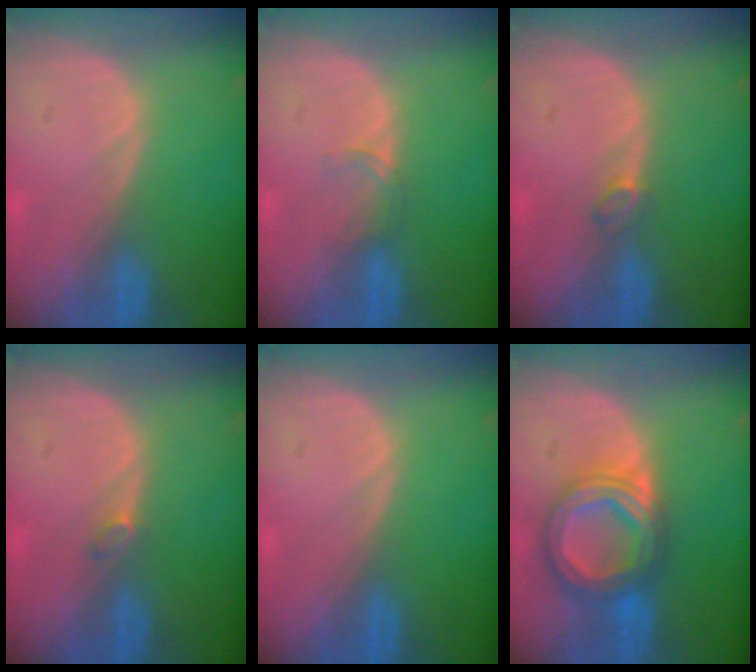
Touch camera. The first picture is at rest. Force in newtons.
{"total": 1.5, "press": 1.5, "slide": 0.2}
{"total": 1.4, "press": 1.3, "slide": 0.3}
{"total": 1.2, "press": 1.2, "slide": 0.2}
{"total": 0.0}
{"total": 8.6, "press": 8.6, "slide": 0.7}